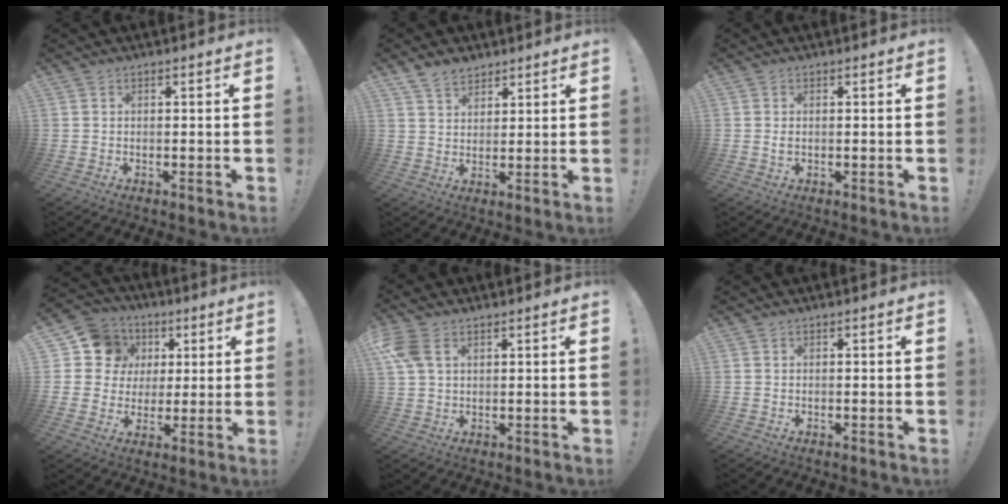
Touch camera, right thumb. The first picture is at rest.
{"total": 6.1, "force": [4.9, 3.4, 1.6], "torque": [-0.032, -0.026, 0.093]}
{"total": 0.8, "force": [0.0, 0.5, 0.6], "torque": [-0.013, 0.001, -0.001]}
{"total": 12.0, "force": [3.9, 10.9, 3.0], "torque": [-0.049, -0.014, 0.089]}
{"total": 6.9, "force": [3.0, 4.1, 4.7], "torque": [-0.095, -0.007, 0.059]}
{"total": 0.0}